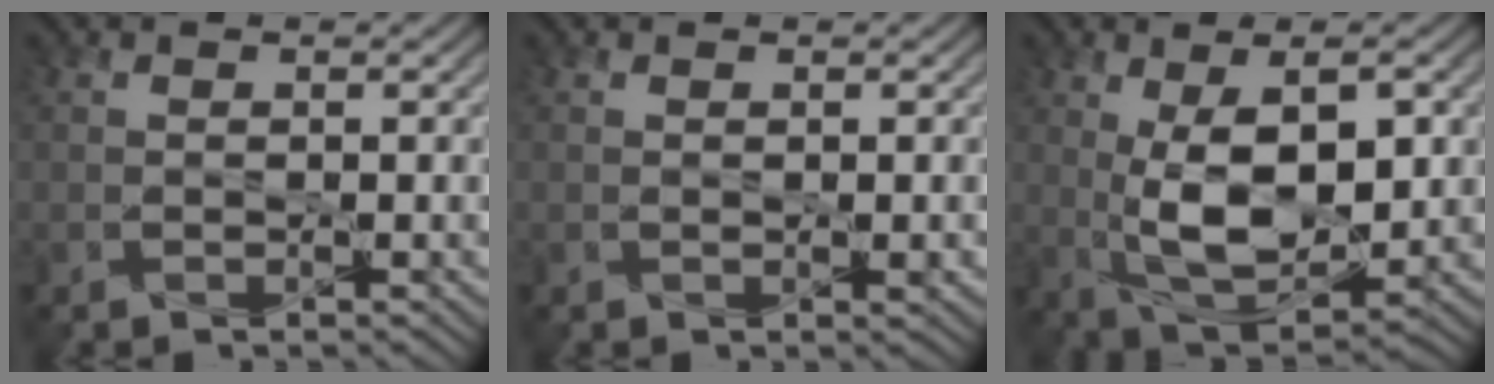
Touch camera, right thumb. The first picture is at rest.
{"total": 0.7, "force": [0.1, 0.3, 0.6], "torque": [-0.009, -0.002, 0.002]}
{"total": 10.8, "force": [0.6, 5.2, 9.4], "torque": [-0.179, -0.006, 0.018]}